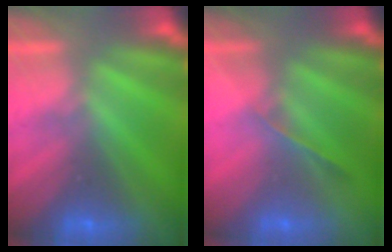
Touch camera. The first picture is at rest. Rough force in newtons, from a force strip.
{"total": 1.2}